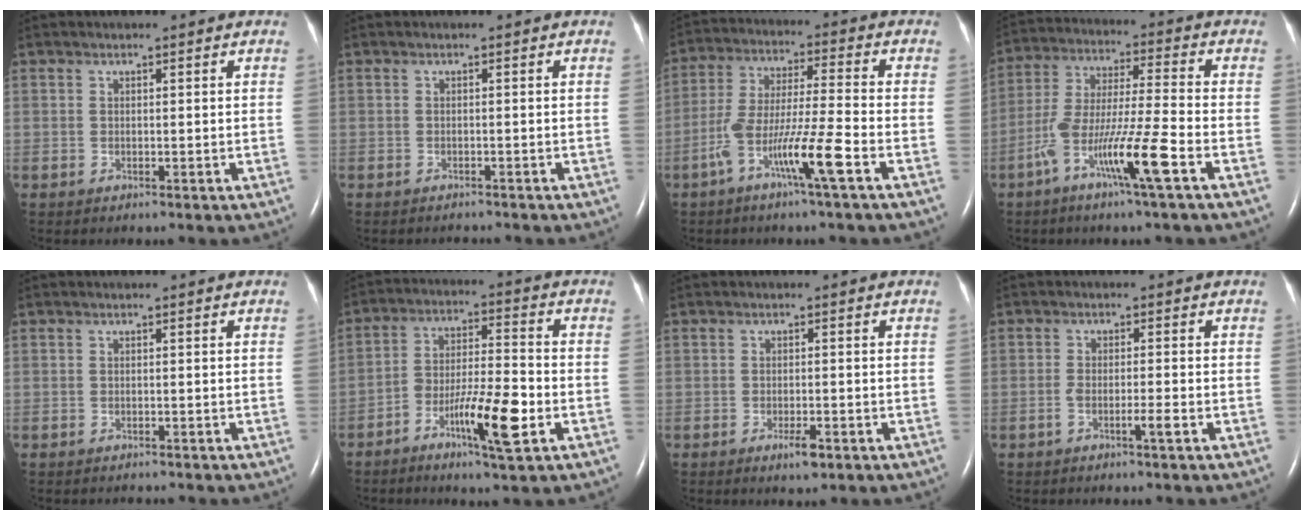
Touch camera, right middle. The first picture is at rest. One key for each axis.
{"total": 1.4, "fx": -1.4, "fy": 0.3, "fz": 0.1, "tx": -0.003, "ty": -0.004, "tz": -0.016}
{"total": 10.2, "fx": -5.1, "fy": -0.5, "fz": 8.9, "tx": -0.177, "ty": -0.001, "tz": -0.099}
{"total": 11.6, "fx": -5.7, "fy": -0.5, "fz": 10.1, "tx": -0.202, "ty": -0.004, "tz": -0.110}
{"total": 0.8, "fx": -0.8, "fy": 0.1, "fz": 0.0, "tx": -0.004, "ty": -0.002, "tz": -0.010}
{"total": 10.4, "fx": -4.7, "fy": 1.3, "fz": 9.2, "tx": -0.167, "ty": 0.000, "tz": -0.081}
{"total": 2.5, "fx": -1.5, "fy": 0.5, "fz": 1.9, "tx": -0.035, "ty": -0.002, "tz": -0.022}
{"total": 2.3, "fx": -1.3, "fy": -0.2, "fz": 1.9, "tx": -0.037, "ty": -0.002, "tz": -0.026}